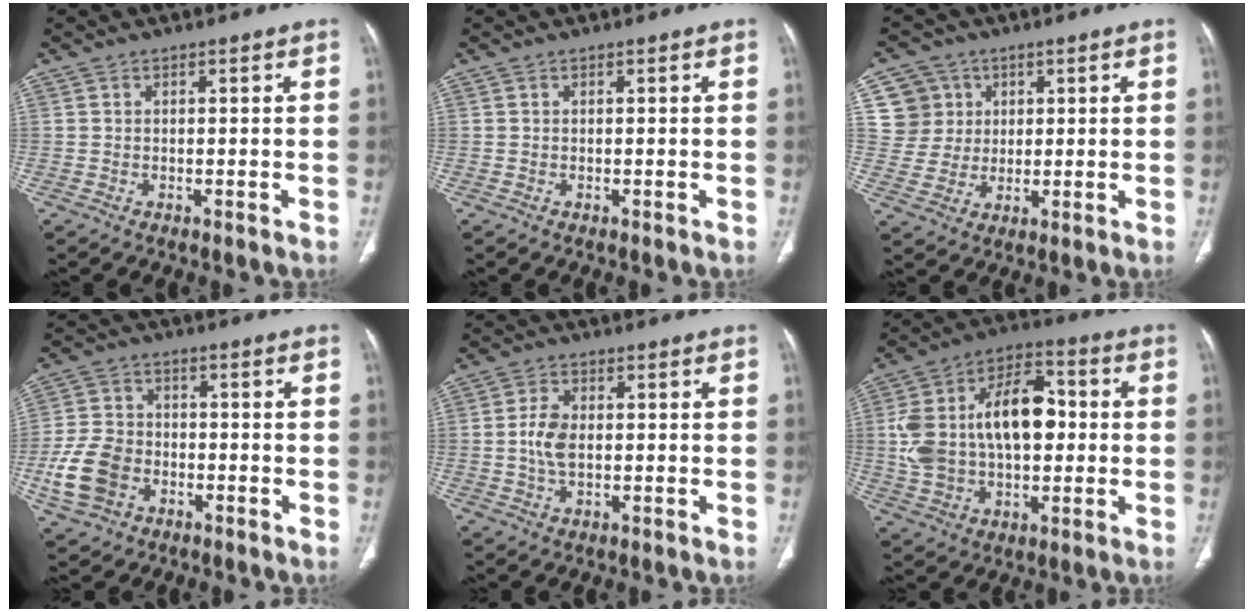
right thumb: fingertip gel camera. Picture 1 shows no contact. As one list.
[{"total": 0.0}, {"total": 8.0, "force": [2.6, 7.5, 0.9], "torque": [0.020, -0.006, 0.052]}, {"total": 10.4, "force": [-3.5, 7.9, 5.7], "torque": [-0.109, 0.018, -0.066]}, {"total": 5.1, "force": [-0.1, 3.1, 4.0], "torque": [-0.082, 0.005, -0.004]}, {"total": 20.3, "force": [1.2, 12.5, 16.0], "torque": [-0.269, 0.032, 0.025]}]